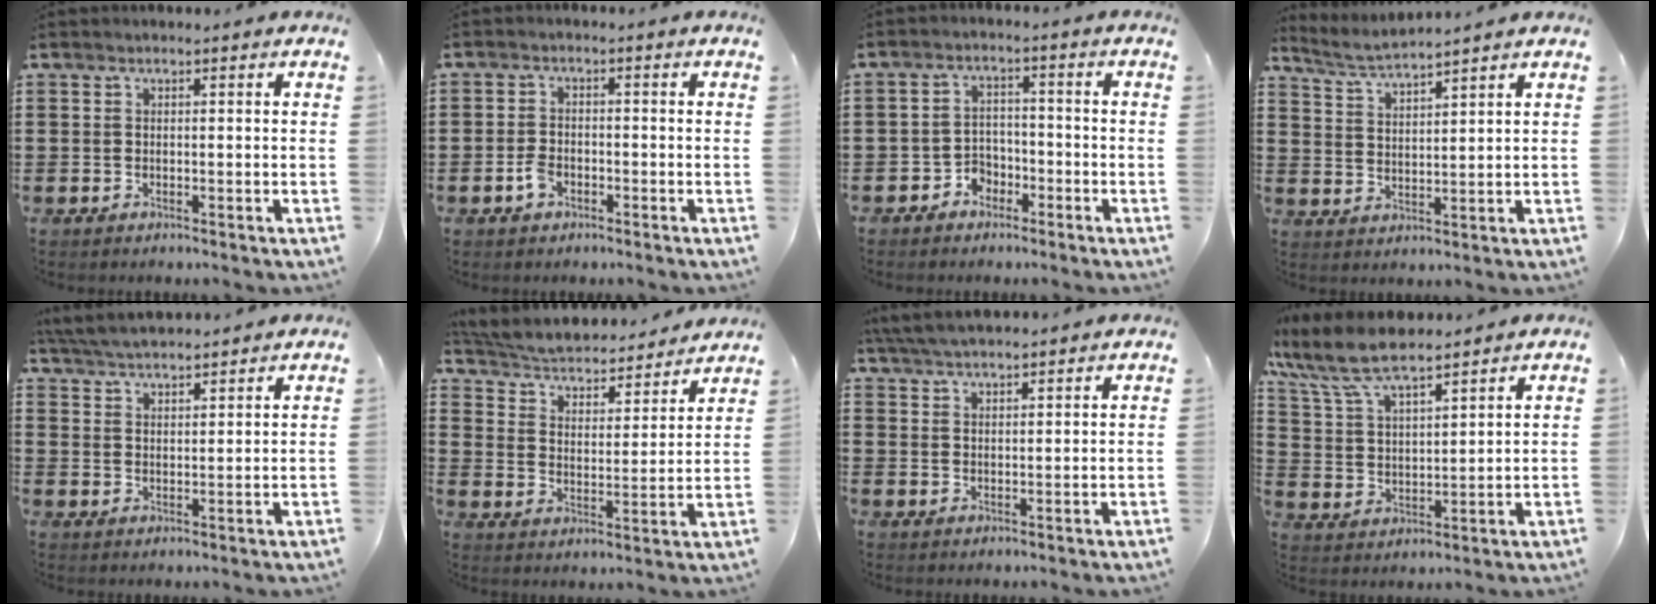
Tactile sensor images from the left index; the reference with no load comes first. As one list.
[{"total": 2.6, "force": [-1.3, 1.5, 1.7], "torque": [-0.039, -0.001, -0.026]}, {"total": 3.3, "force": [-2.6, 1.9, 0.5], "torque": [-0.019, 0.007, -0.057]}, {"total": 3.5, "force": [3.4, -0.4, 0.8], "torque": [-0.028, -0.017, 0.058]}, {"total": 4.5, "force": [4.5, 0.0, 0.7], "torque": [-0.029, -0.015, 0.082]}, {"total": 3.4, "force": [3.3, 0.6, 0.9], "torque": [-0.038, -0.032, 0.046]}, {"total": 4.4, "force": [4.2, 0.2, 1.3], "torque": [-0.038, -0.007, 0.079]}, {"total": 8.4, "force": [7.2, 2.0, 3.8], "torque": [-0.103, -0.027, 0.130]}]